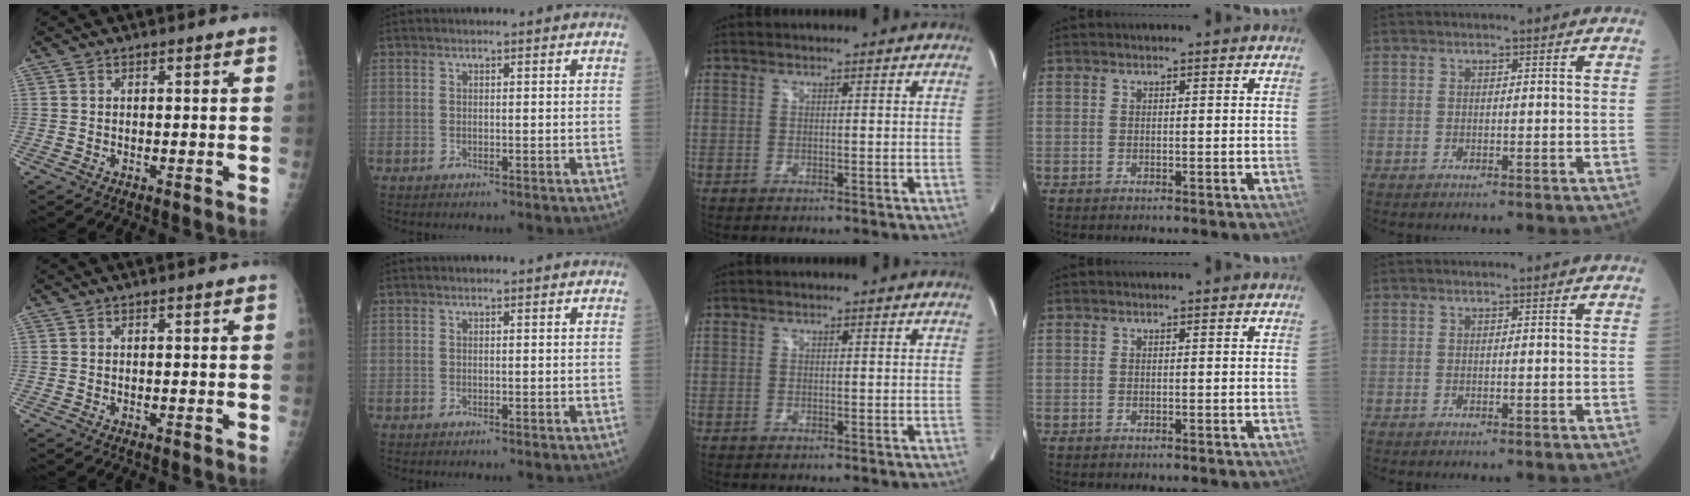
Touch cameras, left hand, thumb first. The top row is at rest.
{}